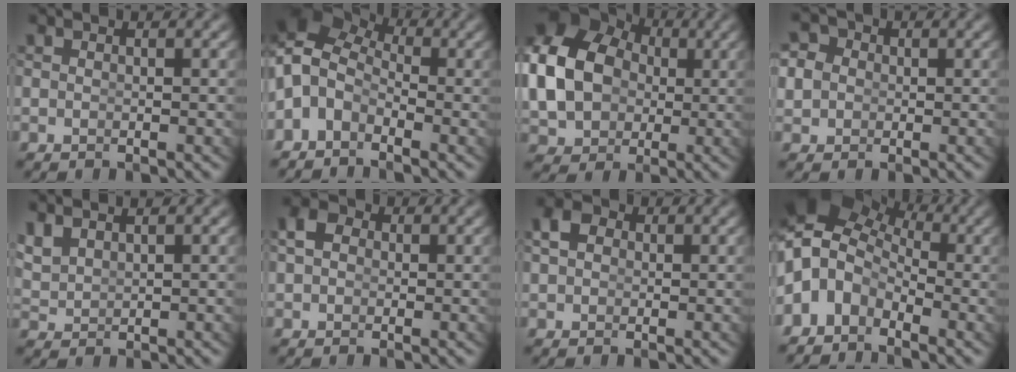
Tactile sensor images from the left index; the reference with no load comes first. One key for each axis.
{"total": 7.9, "fx": 1.3, "fy": 6.8, "fz": 3.7, "tx": -0.098, "ty": -0.014, "tz": 0.015}
{"total": 10.1, "fx": 1.2, "fy": 7.9, "fz": 6.2, "tx": -0.142, "ty": -0.022, "tz": 0.038}
{"total": 5.2, "fx": 0.8, "fy": 4.7, "fz": 2.2, "tx": -0.051, "ty": -0.004, "tz": 0.005}
{"total": 1.9, "fx": 1.2, "fy": 1.2, "fz": 0.9, "tx": -0.030, "ty": -0.010, "tz": 0.039}
{"total": 2.9, "fx": 0.8, "fy": 2.4, "fz": 1.6, "tx": -0.026, "ty": 0.002, "tz": 0.007}
{"total": 2.4, "fx": 0.8, "fy": 1.9, "fz": 1.3, "tx": -0.026, "ty": -0.004, "tz": 0.013}
{"total": 11.9, "fx": 1.1, "fy": 9.8, "fz": 6.7, "tx": -0.139, "ty": -0.017, "tz": 0.009}